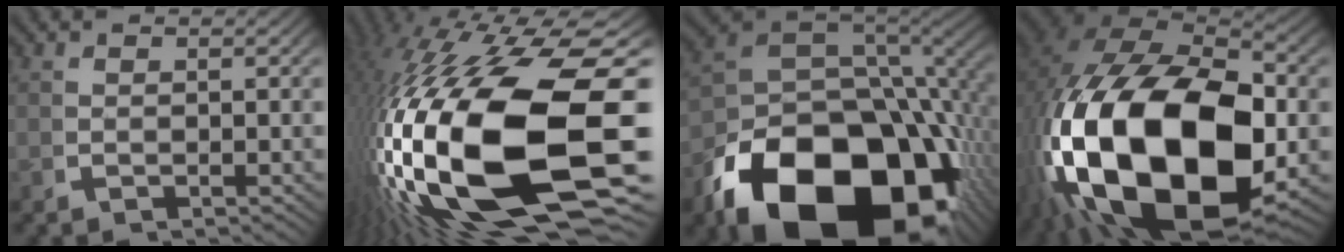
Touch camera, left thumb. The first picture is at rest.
{"total": 28.2, "force": [-2.6, 15.3, 23.5], "torque": [-0.500, -0.084, 0.019]}
{"total": 26.9, "force": [-9.1, 15.8, 19.8], "torque": [-0.335, -0.090, -0.100]}
{"total": 31.4, "force": [-3.4, 19.3, 24.6], "torque": [-0.506, -0.108, -0.001]}